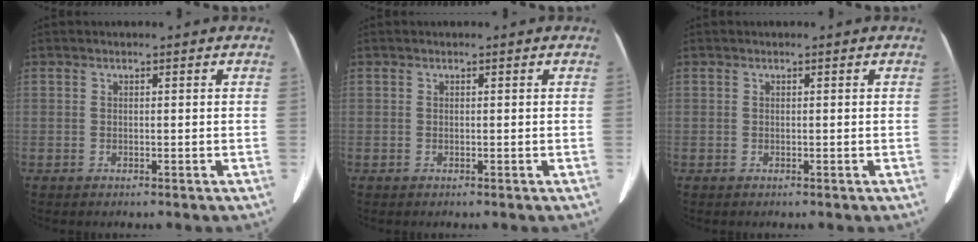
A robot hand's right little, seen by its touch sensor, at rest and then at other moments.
{"total": 0.0}
{"total": 0.0}